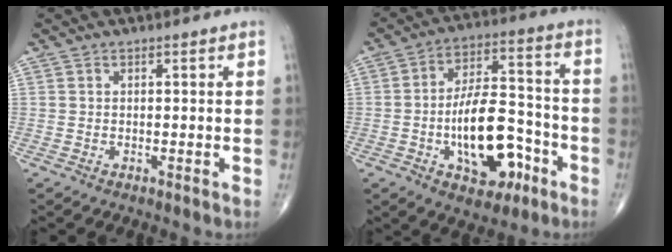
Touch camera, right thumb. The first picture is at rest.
{"total": 16.6, "force": [-5.5, 8.5, 13.1], "torque": [-0.180, 0.044, -0.083]}